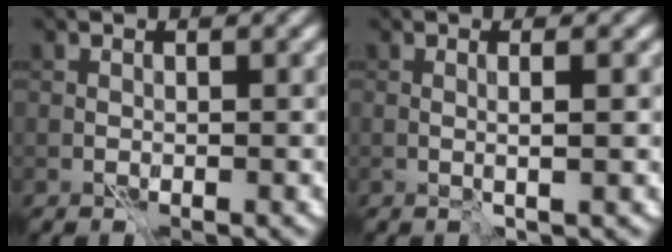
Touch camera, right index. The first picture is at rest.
{"total": 1.3, "force": [0.2, 0.1, 1.3], "torque": [-0.020, 0.004, -0.002]}